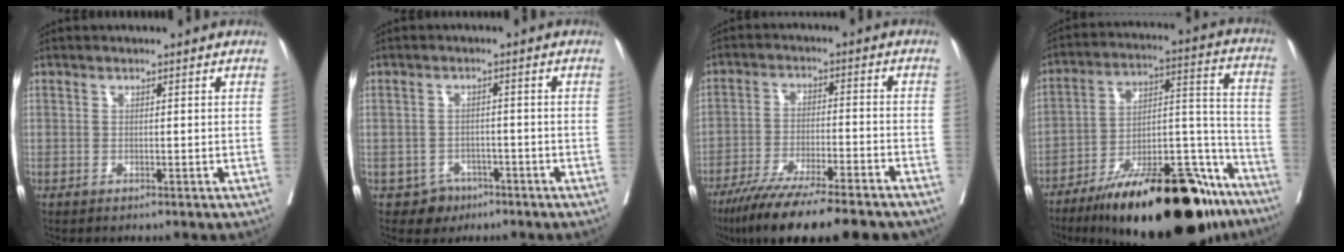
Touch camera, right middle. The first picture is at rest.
{"total": 2.8, "force": [-1.7, 2.2, 0.3], "torque": [0.000, 0.009, -0.021]}
{"total": 16.5, "force": [-13.1, 1.2, 9.9], "torque": [-0.151, -0.038, -0.209]}
{"total": 27.2, "force": [-19.5, 6.4, 17.8], "torque": [-0.208, 0.014, -0.301]}